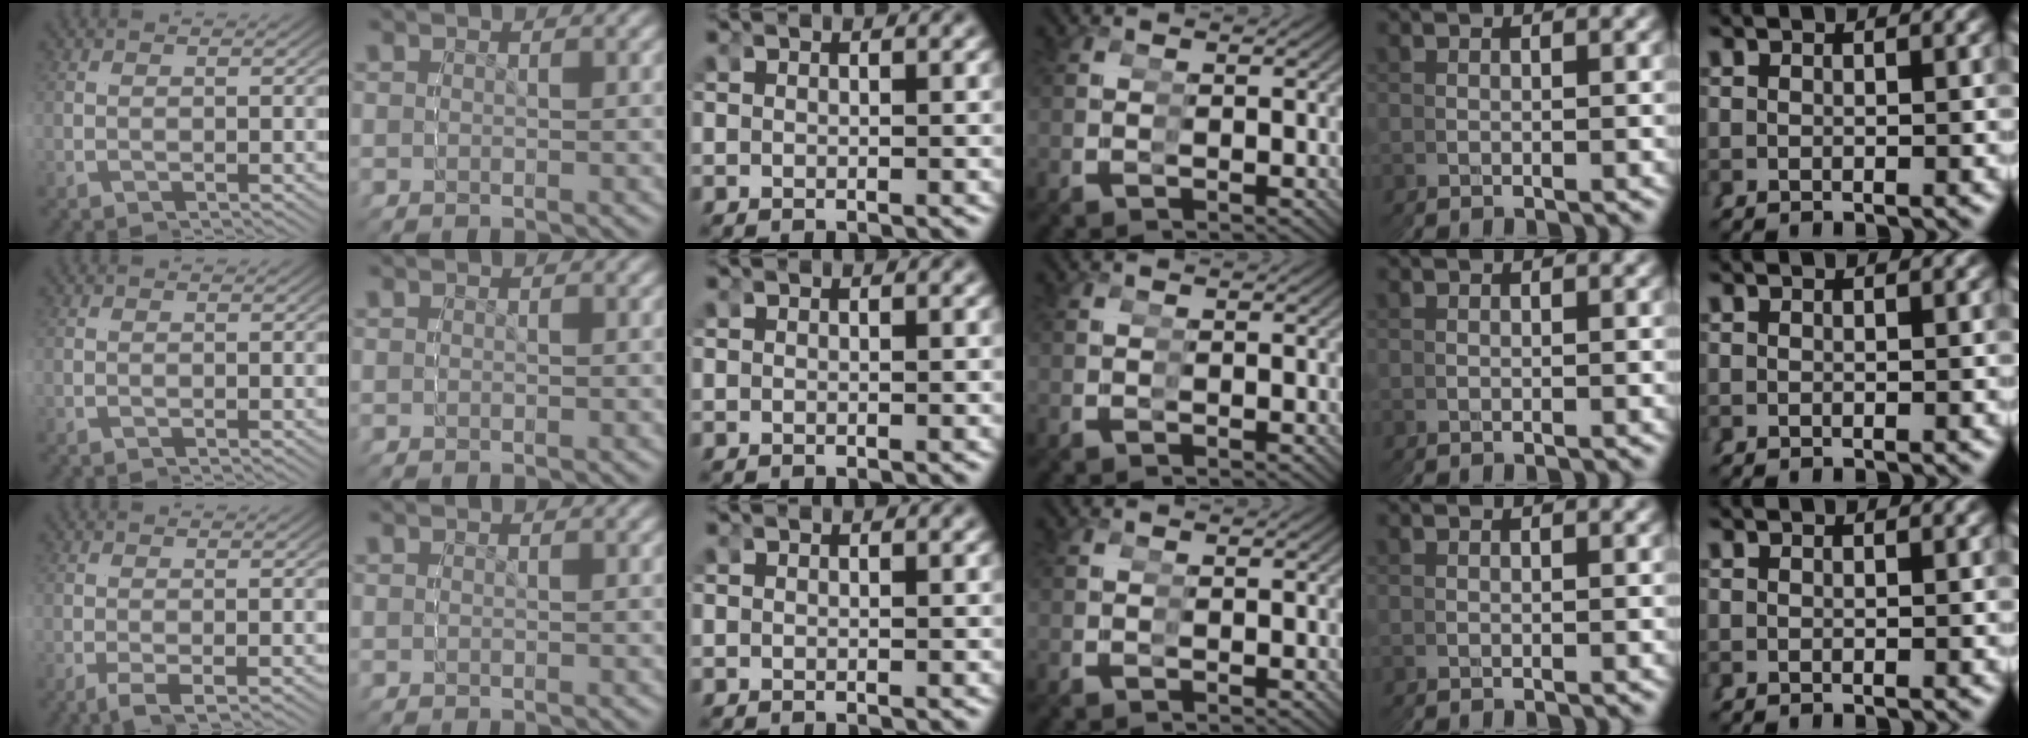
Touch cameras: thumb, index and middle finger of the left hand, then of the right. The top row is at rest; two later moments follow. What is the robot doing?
{"motion": "grasp_and_lifting", "object": "condiment"}